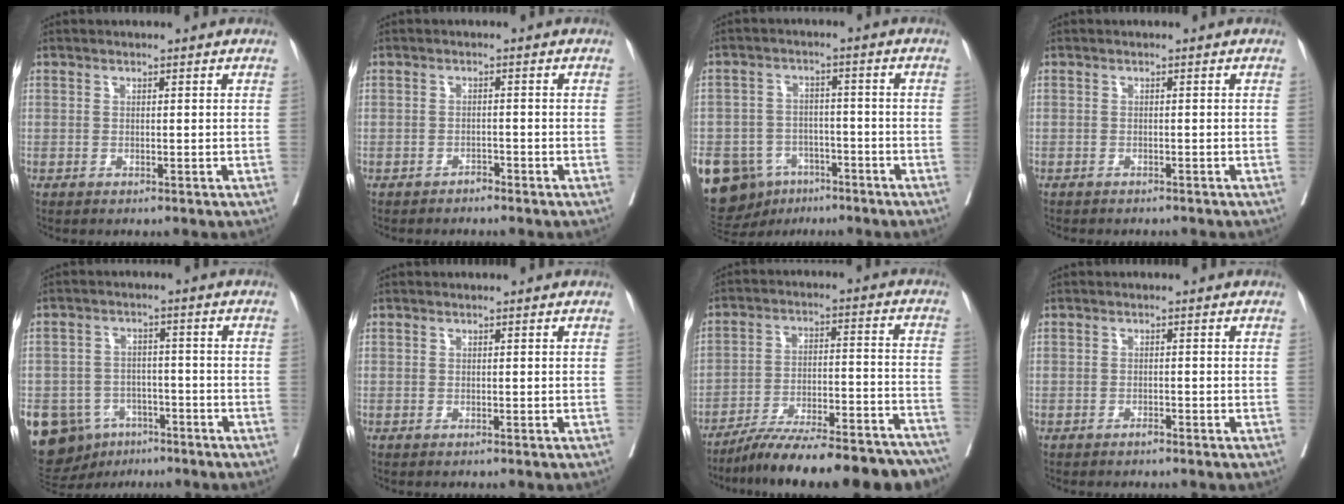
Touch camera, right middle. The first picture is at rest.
{"total": 1.1, "force": [-1.1, 0.3, 0.2], "torque": [-0.004, 0.002, -0.018]}
{"total": 17.3, "force": [-9.1, 13.1, 6.9], "torque": [-0.180, 0.014, -0.127]}
{"total": 3.9, "force": [-3.5, 0.9, 1.5], "torque": [-0.019, -0.004, -0.043]}
{"total": 16.1, "force": [-8.2, 12.5, 6.1], "torque": [-0.156, 0.016, -0.113]}
{"total": 0.0}
{"total": 23.2, "force": [-20.5, 3.4, 10.2], "torque": [-0.101, 0.016, -0.294]}
{"total": 0.8, "force": [-0.7, 0.2, 0.4], "torque": [-0.008, 0.001, -0.010]}